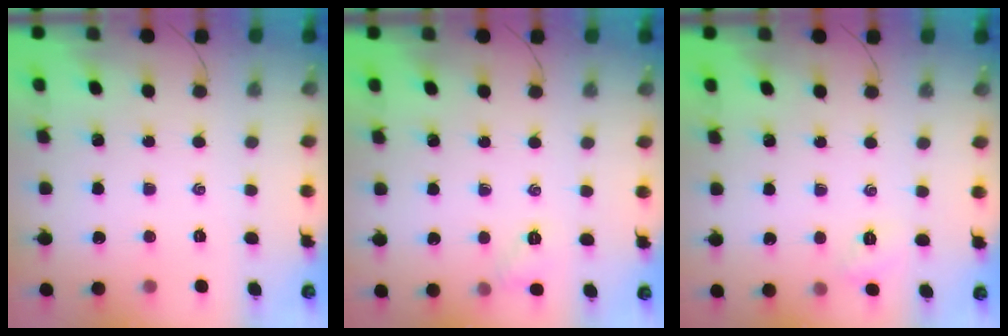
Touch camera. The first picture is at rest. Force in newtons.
{"total": 4.6, "press": 4.4, "slide": 1.1}
{"total": 2.2, "press": 2.2, "slide": 0.6}